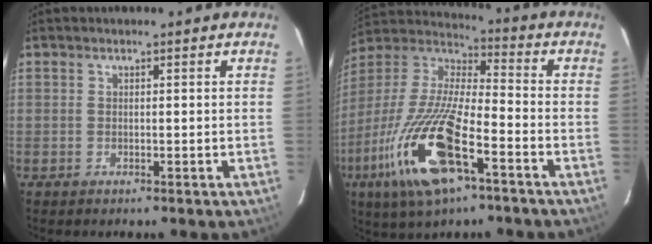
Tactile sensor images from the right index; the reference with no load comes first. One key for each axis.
{"total": 22.1, "fx": -10.5, "fy": 6.6, "fz": 18.3, "tx": -0.376, "ty": -0.046, "tz": -0.203}